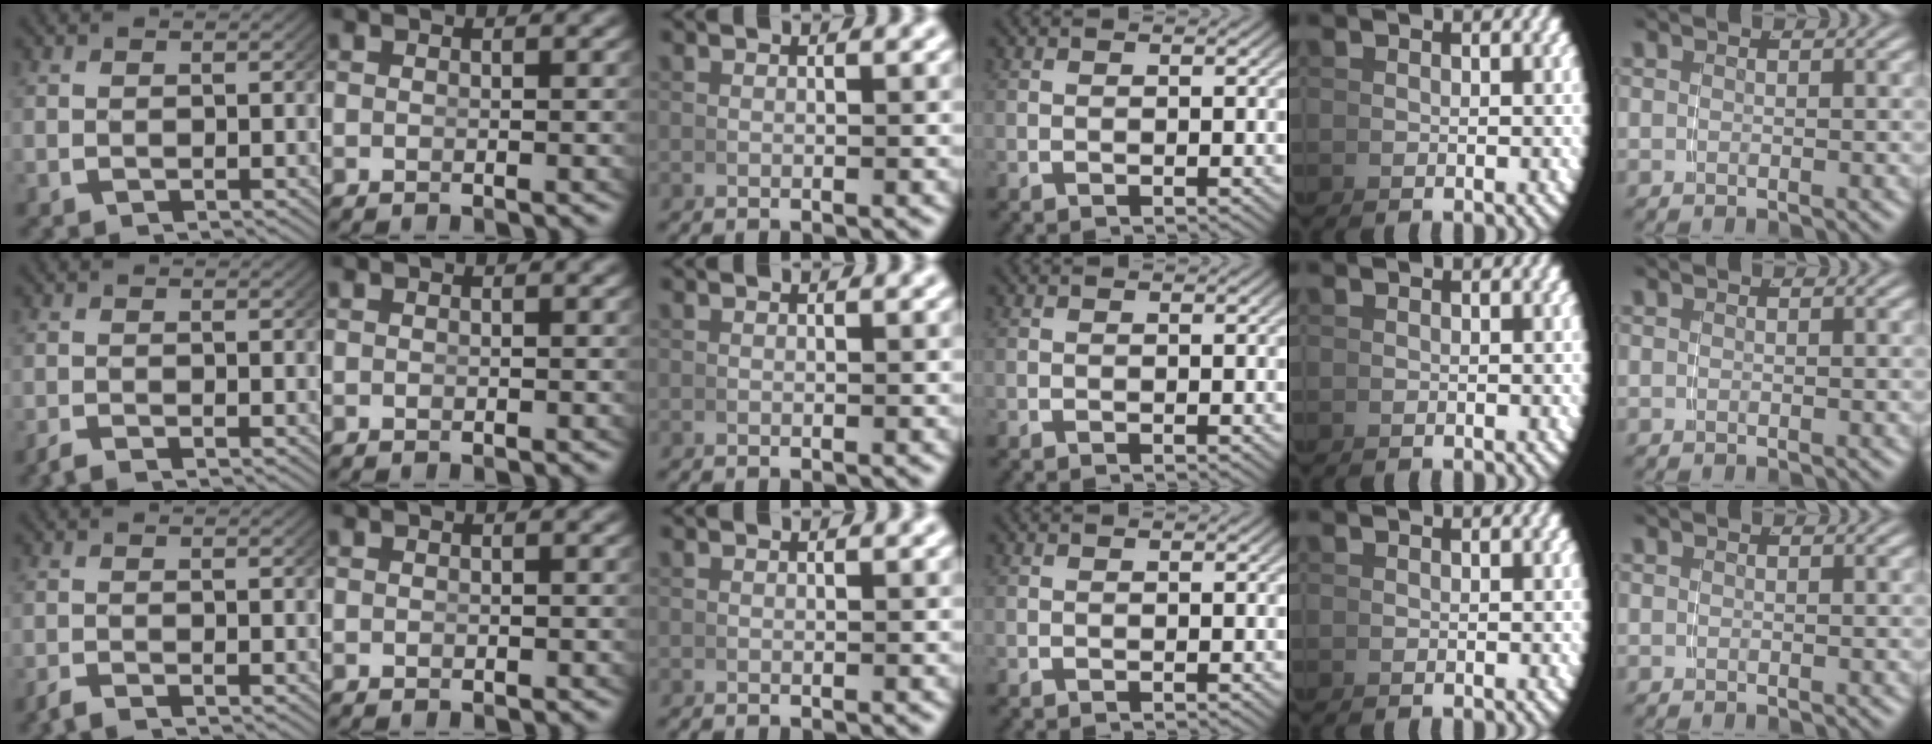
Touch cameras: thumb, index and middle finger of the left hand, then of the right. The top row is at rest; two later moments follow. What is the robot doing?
{"motion": "grasp_and_lifting", "object": "calculator"}